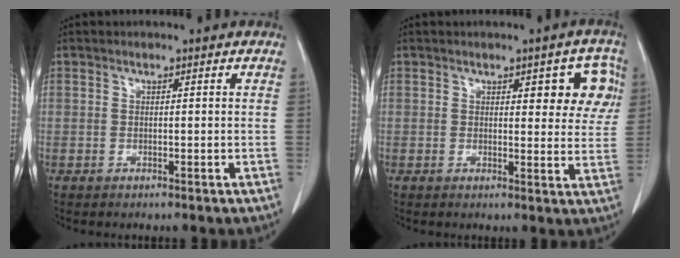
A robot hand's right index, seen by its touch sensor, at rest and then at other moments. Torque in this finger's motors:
{"motor_torque": [0.20, 0.18, 0.12, 0.02]}